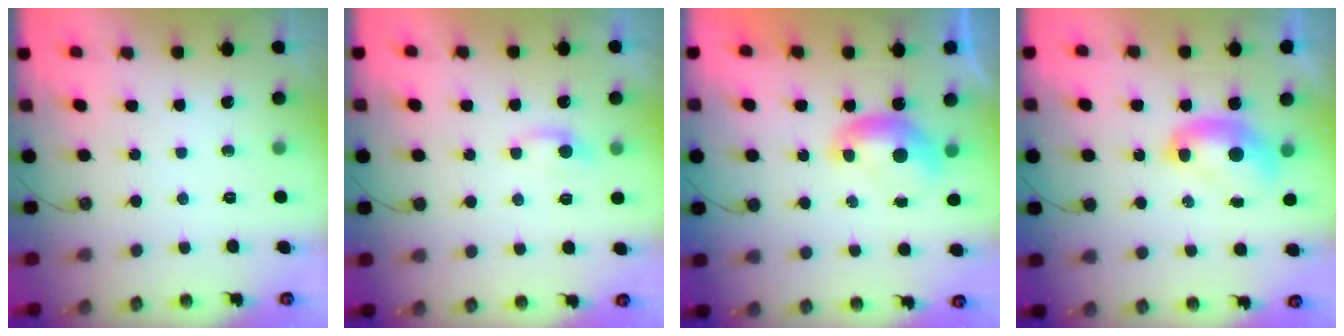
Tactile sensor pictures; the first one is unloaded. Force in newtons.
{"total": 0.0}
{"total": 0.0}
{"total": 2.1, "press": 2.1, "slide": 0.2}